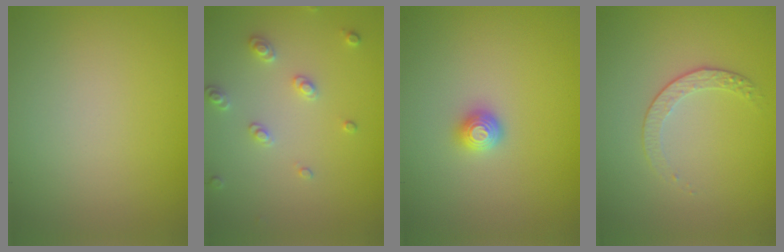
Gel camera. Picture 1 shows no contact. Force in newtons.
{"total": 2.2, "press": 2.1, "slide": 0.6}
{"total": 1.4, "press": 1.2, "slide": 0.6}
{"total": 1.6, "press": 1.0, "slide": 1.3}